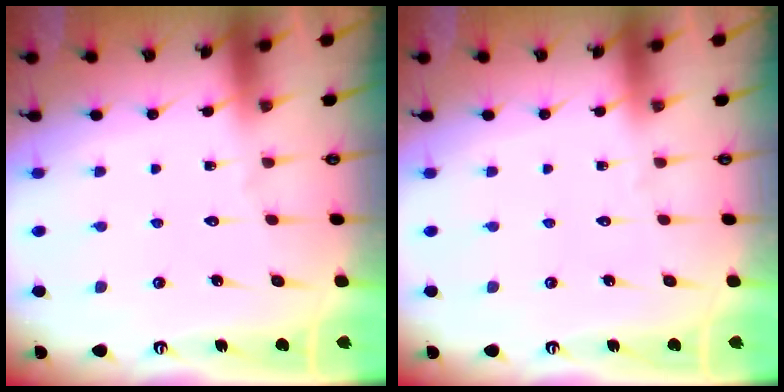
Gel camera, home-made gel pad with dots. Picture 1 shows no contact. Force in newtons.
{"total": 0.0}